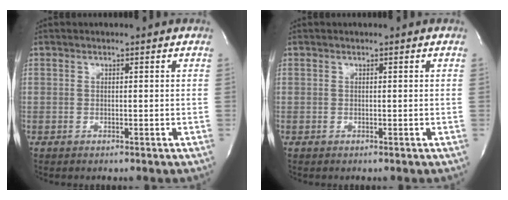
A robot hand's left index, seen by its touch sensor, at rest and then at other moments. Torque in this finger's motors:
{"motor_torque": [-0.04, -0.01, 0.00, 0.00]}